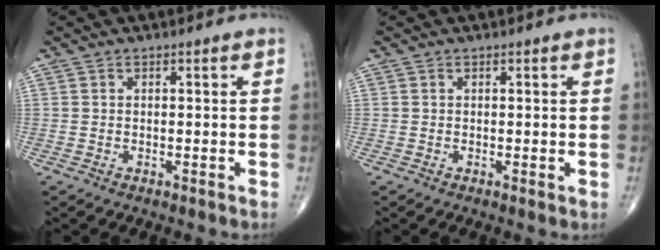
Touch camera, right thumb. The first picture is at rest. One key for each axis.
{"total": 0.6, "fx": 0.0, "fy": 0.1, "fz": 0.6, "tx": -0.011, "ty": -0.002, "tz": 0.000}